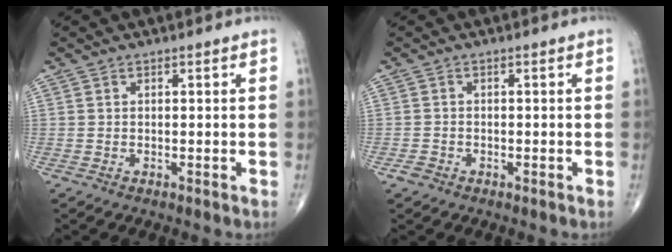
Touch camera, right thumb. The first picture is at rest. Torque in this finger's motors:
{"motor_torque": [0.11, 0.04, -0.16, -0.27, -0.01]}